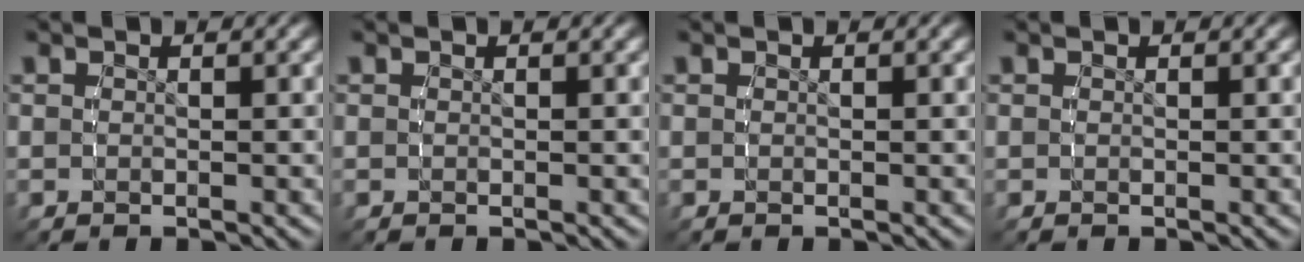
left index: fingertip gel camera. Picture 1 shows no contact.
{"total": 0.0}
{"total": 0.0}
{"total": 0.0}